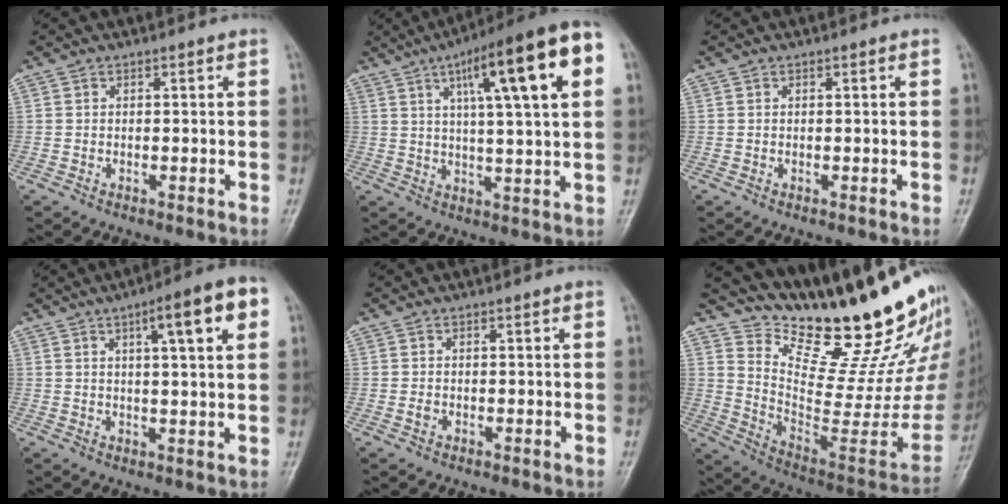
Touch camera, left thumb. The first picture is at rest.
{"total": 19.0, "force": [7.0, 3.3, 17.4], "torque": [-0.245, 0.006, 0.099]}
{"total": 0.0}
{"total": 10.8, "force": [4.2, 2.0, 9.7], "torque": [-0.130, 0.007, 0.055]}
{"total": 0.7, "force": [-0.1, 0.6, 0.3], "torque": [-0.004, 0.005, -0.001]}
{"total": 26.6, "force": [22.4, 6.3, 12.9], "torque": [-0.150, -0.181, 0.333]}